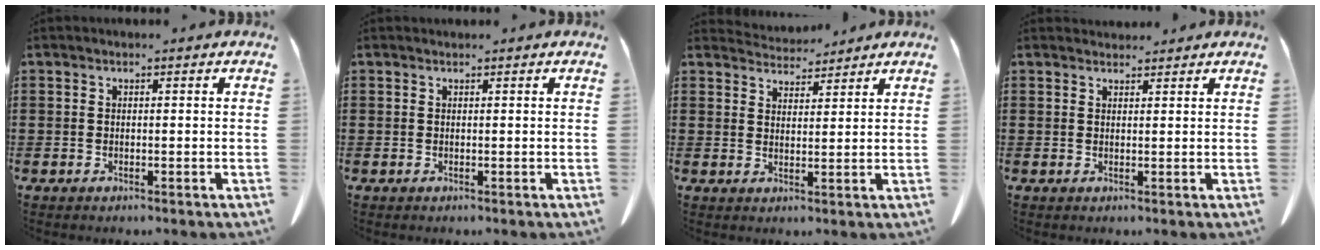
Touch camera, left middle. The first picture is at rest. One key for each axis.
{"total": 0.0}
{"total": 4.4, "fx": 4.2, "fy": 0.8, "fz": 0.6, "tx": -0.023, "ty": -0.014, "tz": 0.081}
{"total": 1.6, "fx": 1.5, "fy": 0.4, "fz": 0.0, "tx": 0.004, "ty": -0.001, "tz": 0.028}